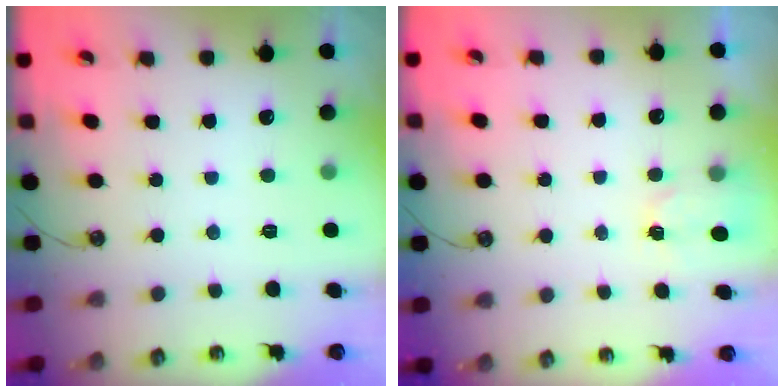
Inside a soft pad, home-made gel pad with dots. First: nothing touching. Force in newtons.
{"total": 2.2, "press": 2.2, "slide": 0.4}